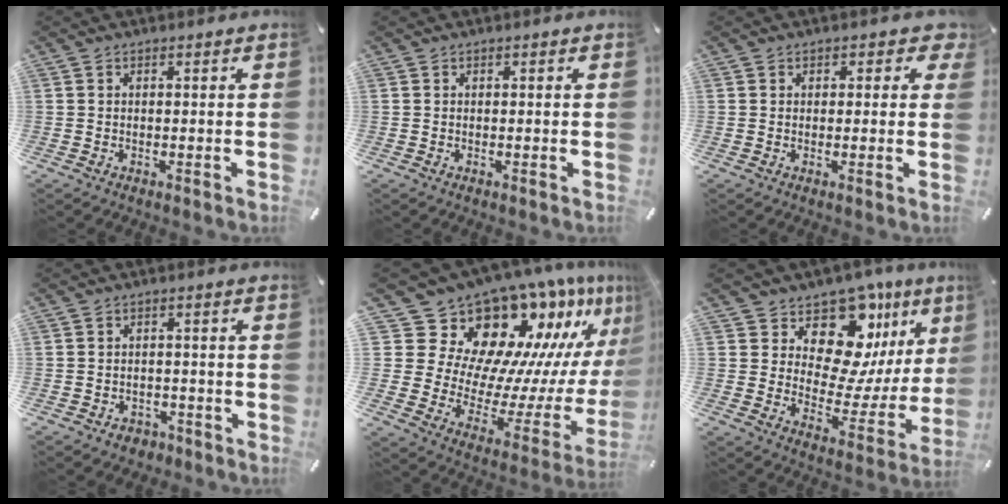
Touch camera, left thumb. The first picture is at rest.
{"total": 0.0}
{"total": 2.7, "force": [1.0, 2.0, 1.5], "torque": [0.001, -0.004, 0.010]}
{"total": 3.1, "force": [-1.8, 2.4, 0.8], "torque": [-0.013, 0.009, -0.036]}
{"total": 19.8, "force": [16.0, 9.1, 7.2], "torque": [-0.086, -0.180, 0.289]}
{"total": 14.0, "force": [9.0, 8.8, 6.3], "torque": [-0.083, -0.096, 0.153]}